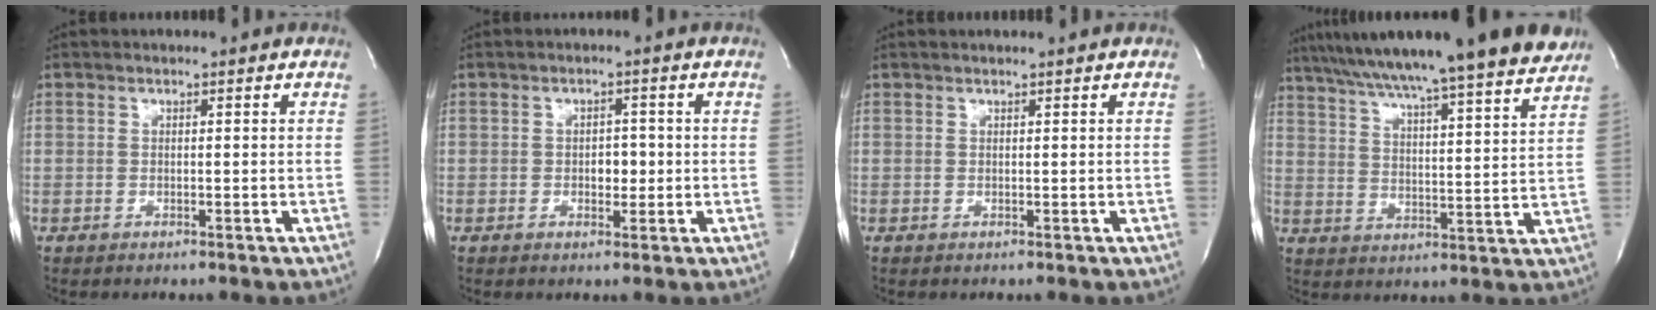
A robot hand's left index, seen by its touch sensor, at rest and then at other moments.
{"total": 2.4, "force": [-0.3, 1.5, 1.9], "torque": [-0.020, 0.002, -0.003]}
{"total": 1.3, "force": [1.2, -0.2, 0.3], "torque": [-0.001, 0.008, 0.019]}
{"total": 23.3, "force": [19.8, 0.0, 12.4], "torque": [-0.209, -0.004, 0.281]}